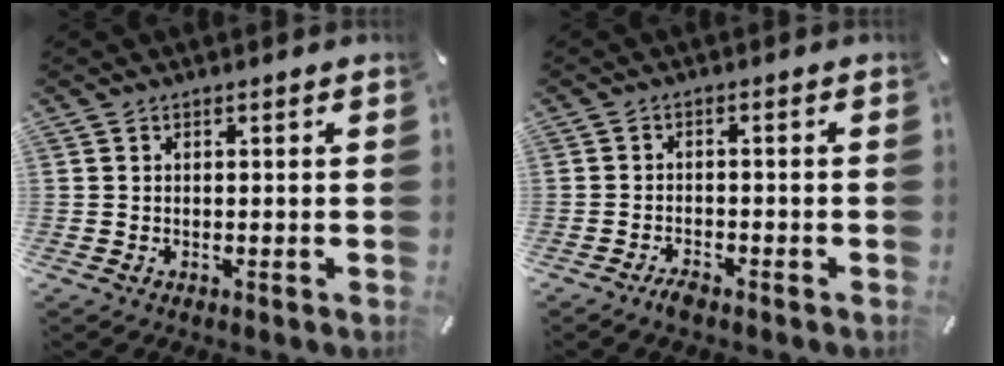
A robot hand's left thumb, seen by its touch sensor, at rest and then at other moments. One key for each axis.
{"total": 2.6, "fx": -2.3, "fy": 0.7, "fz": 0.9, "tx": -0.023, "ty": 0.011, "tz": -0.047}